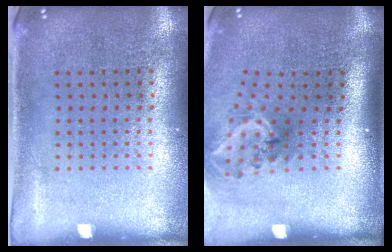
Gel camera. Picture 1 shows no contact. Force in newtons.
{"total": 2.1, "press": 1.3, "slide": 1.6}